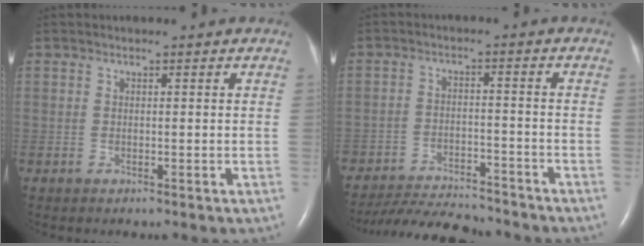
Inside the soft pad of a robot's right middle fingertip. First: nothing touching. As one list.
[{"total": 13.6, "force": [-12.7, 2.0, 4.2], "torque": [-0.071, -0.013, -0.191]}]